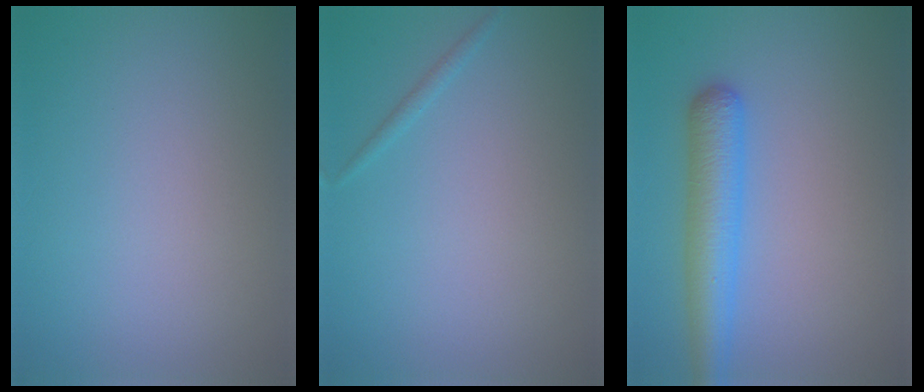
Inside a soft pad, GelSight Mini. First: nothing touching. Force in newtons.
{"total": 0.6, "press": 0.6, "slide": 0.0}
{"total": 4.9, "press": 4.8, "slide": 0.1}